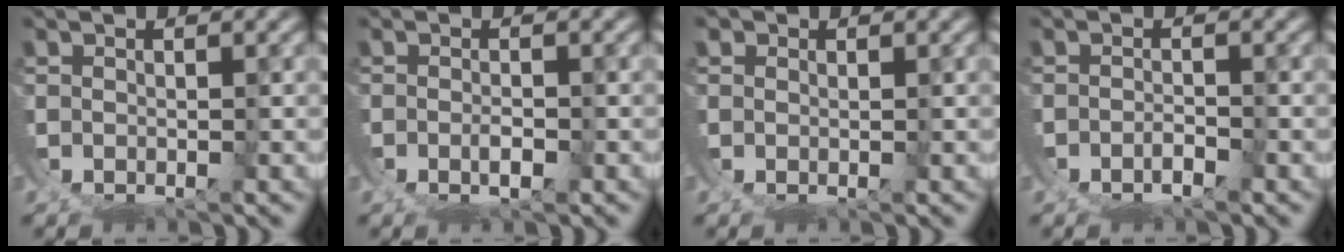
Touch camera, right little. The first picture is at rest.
{"total": 1.5, "force": [-0.7, -0.3, 1.3], "torque": [-0.020, -0.003, -0.010]}
{"total": 0.7, "force": [0.4, 0.5, 0.0], "torque": [-0.006, -0.003, 0.010]}
{"total": 1.3, "force": [-1.0, -0.5, 0.6], "torque": [-0.007, 0.000, -0.018]}